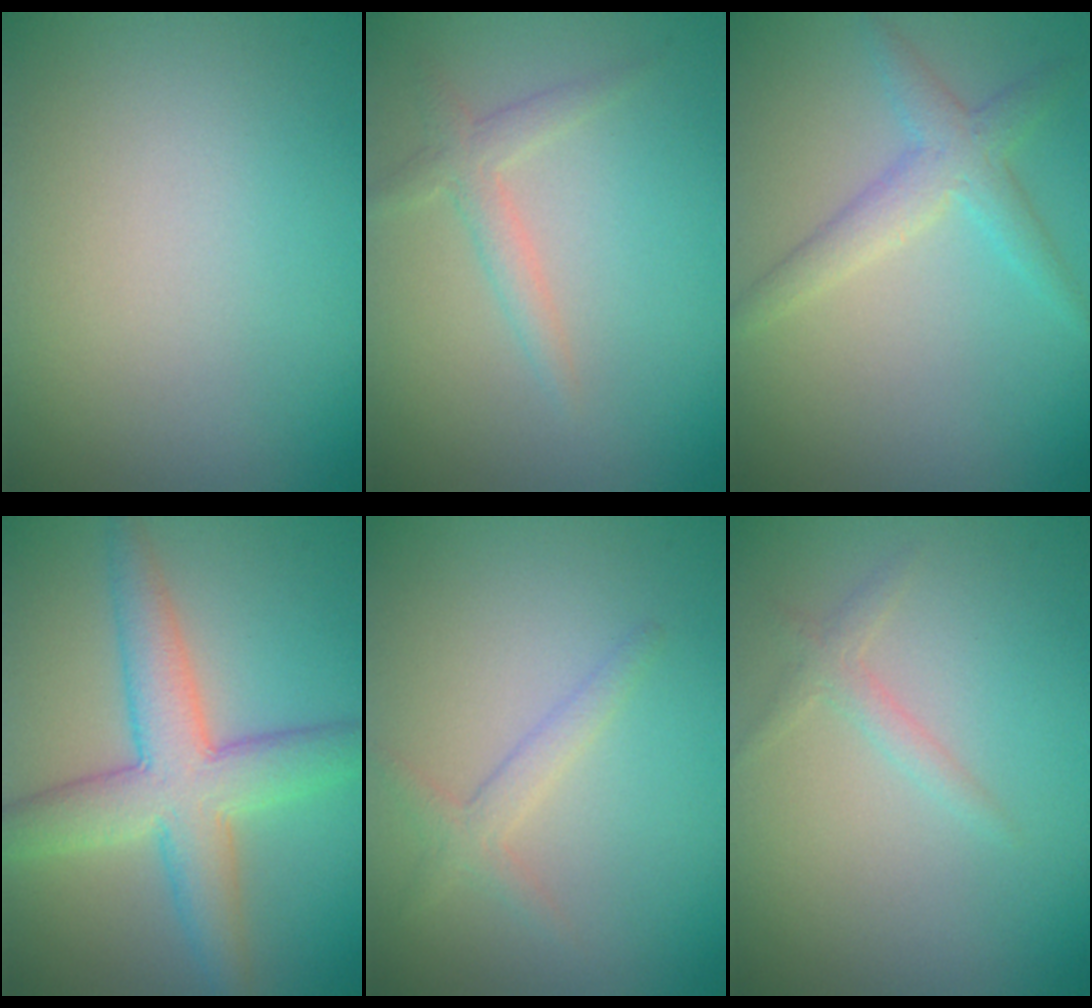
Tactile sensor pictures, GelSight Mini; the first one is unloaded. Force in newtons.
{"total": 1.9, "press": 1.9, "slide": 0.1}
{"total": 3.0, "press": 3.0, "slide": 0.1}
{"total": 6.7, "press": 6.7, "slide": 0.1}
{"total": 1.8, "press": 1.8, "slide": 0.1}
{"total": 1.4, "press": 1.4, "slide": 0.1}